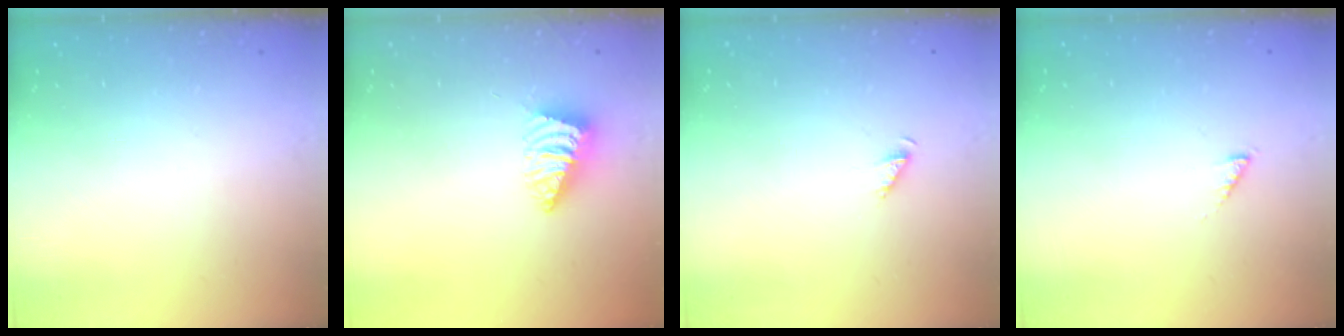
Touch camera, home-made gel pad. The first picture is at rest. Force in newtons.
{"total": 3.0, "press": 2.9, "slide": 0.3}
{"total": 2.2, "press": 2.1, "slide": 0.4}
{"total": 1.2, "press": 1.2, "slide": 0.3}